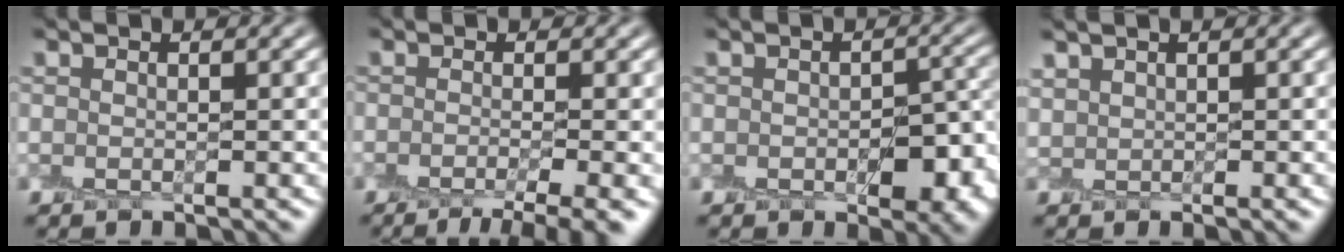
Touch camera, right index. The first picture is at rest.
{"total": 4.9, "force": [-3.0, 0.8, 3.8], "torque": [-0.044, -0.011, -0.049]}
{"total": 6.0, "force": [-2.2, 3.6, 4.4], "torque": [-0.052, -0.006, -0.025]}
{"total": 1.1, "force": [0.9, 0.6, -0.2], "torque": [0.006, -0.002, 0.022]}